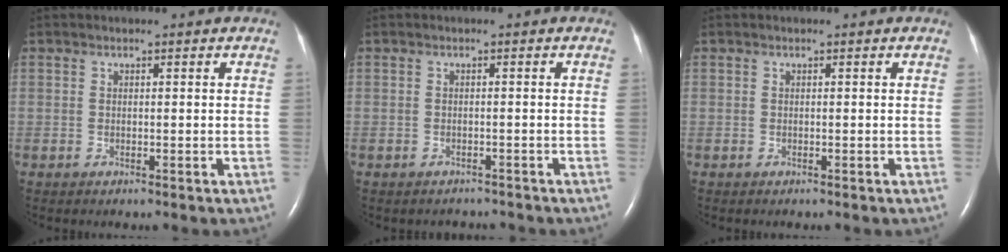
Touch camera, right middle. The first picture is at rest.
{"total": 2.0, "force": [-1.8, 0.8, -0.2], "torque": [-0.002, -0.001, -0.025]}
{"total": 0.0}